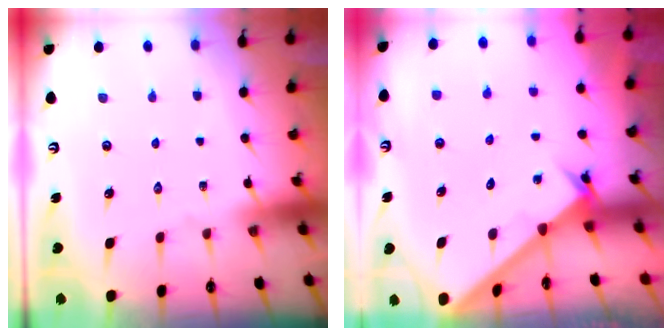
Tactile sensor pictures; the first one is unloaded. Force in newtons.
{"total": 2.2, "press": 2.2, "slide": 0.2}